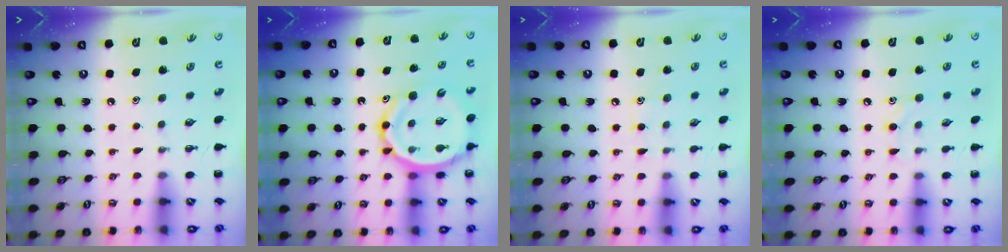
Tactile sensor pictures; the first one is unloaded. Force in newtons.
{"total": 14.1, "press": 13.6, "slide": 3.7}
{"total": 5.7, "press": 5.4, "slide": 1.8}
{"total": 6.1, "press": 6.0, "slide": 1.4}